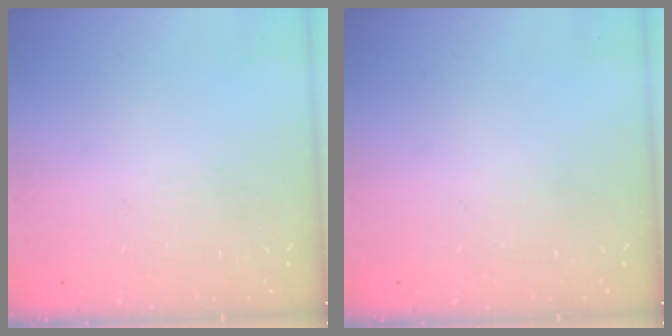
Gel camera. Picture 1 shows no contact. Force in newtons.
{"total": 0.0}